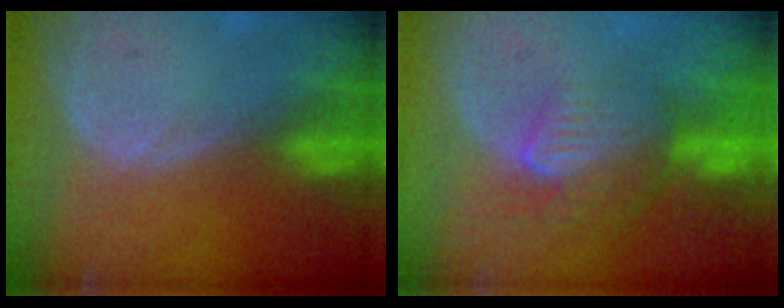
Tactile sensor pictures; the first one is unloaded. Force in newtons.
{"total": 8.1, "press": 7.3, "slide": 3.6}